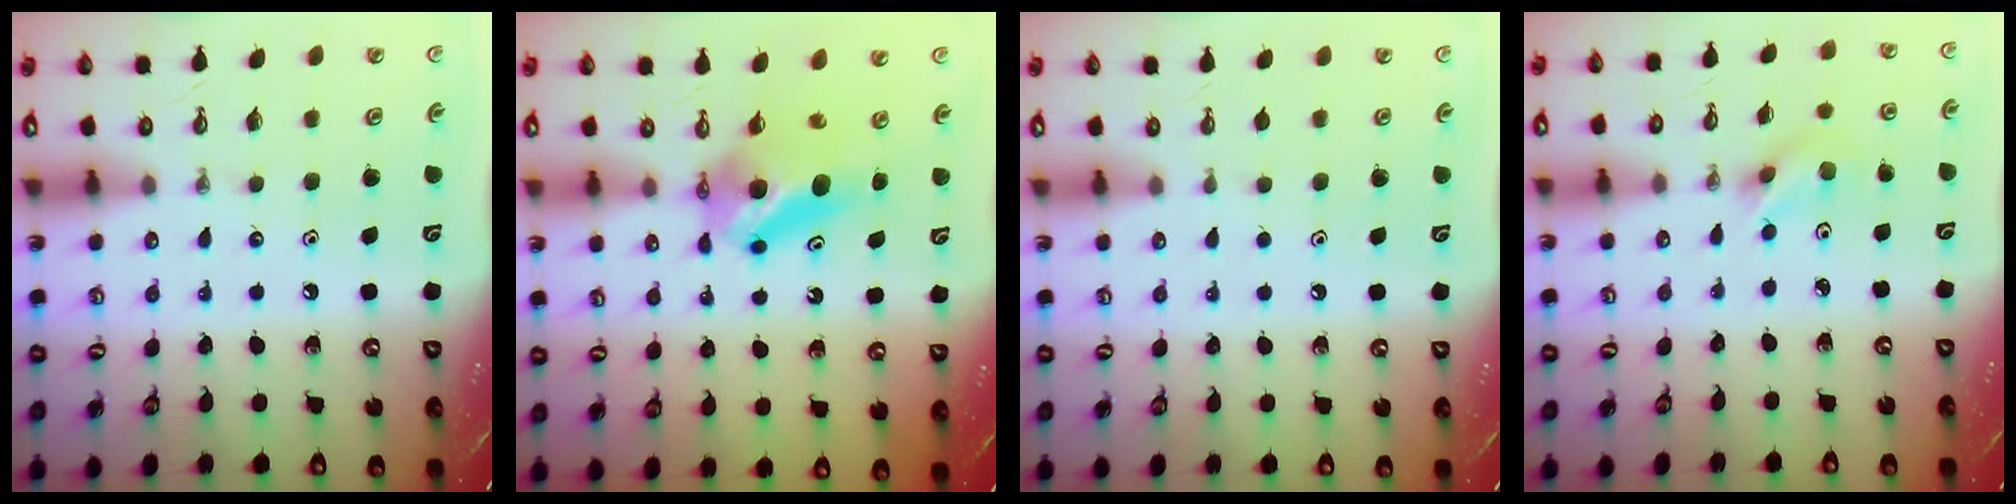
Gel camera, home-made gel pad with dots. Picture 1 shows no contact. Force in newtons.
{"total": 8.5, "press": 5.4, "slide": 6.5}
{"total": 1.2, "press": 0.5, "slide": 1.0}
{"total": 3.8, "press": 3.0, "slide": 2.3}